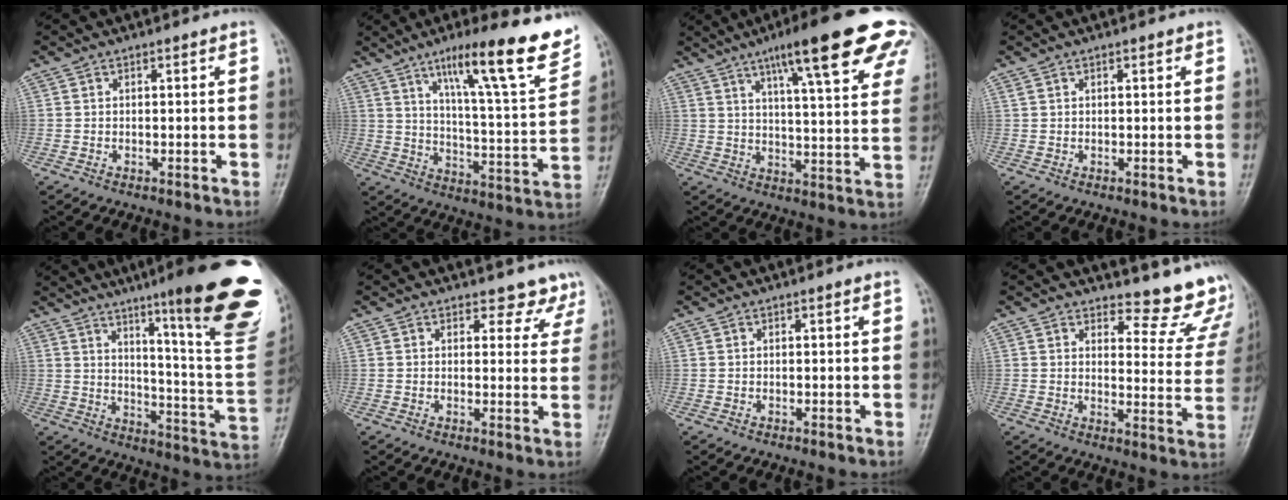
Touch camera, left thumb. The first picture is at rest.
{"total": 20.5, "force": [12.6, 2.8, 16.0], "torque": [-0.208, -0.053, 0.193]}
{"total": 22.1, "force": [12.8, 4.2, 17.6], "torque": [-0.228, -0.026, 0.172]}
{"total": 0.8, "force": [0.6, 0.4, 0.5], "torque": [-0.008, 0.000, 0.009]}
{"total": 26.0, "force": [14.6, 3.2, 21.3], "torque": [-0.240, -0.069, 0.206]}
{"total": 4.9, "force": [4.2, 2.5, 0.4], "torque": [0.028, -0.026, 0.033]}
{"total": 0.0}
{"total": 12.7, "force": [11.8, 3.8, 2.6], "torque": [0.010, -0.124, 0.120]}